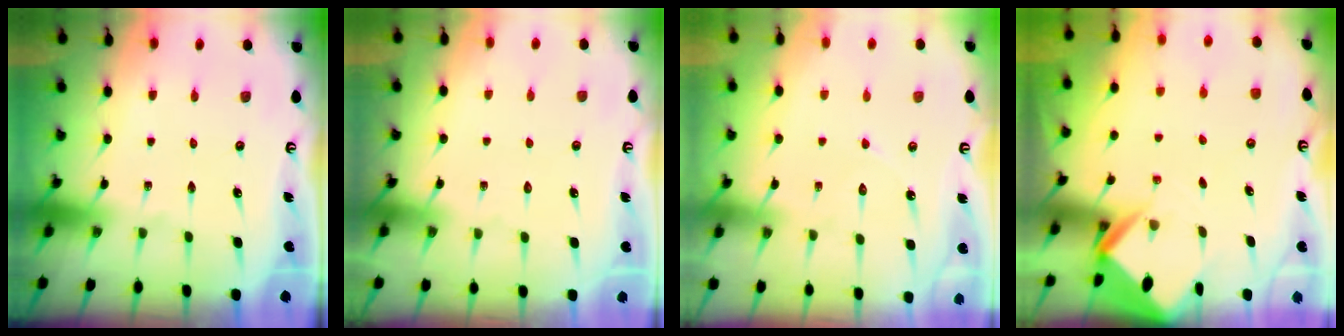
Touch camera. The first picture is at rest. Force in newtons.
{"total": 0.8, "press": 0.8, "slide": 0.1}
{"total": 5.8, "press": 5.7, "slide": 0.6}
{"total": 2.7, "press": 2.7, "slide": 0.1}